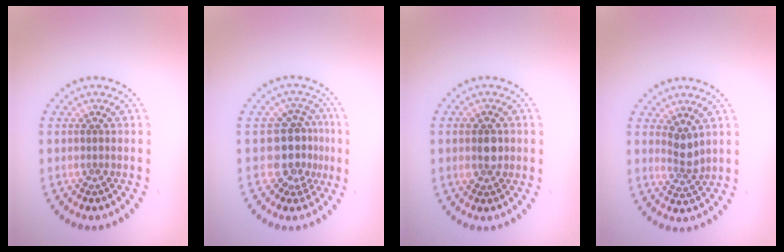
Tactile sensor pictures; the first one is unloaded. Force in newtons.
{"total": 3.8, "press": 3.1, "slide": 2.1}
{"total": 2.5, "press": 2.5, "slide": 0.2}
{"total": 2.1, "press": 1.6, "slide": 1.3}